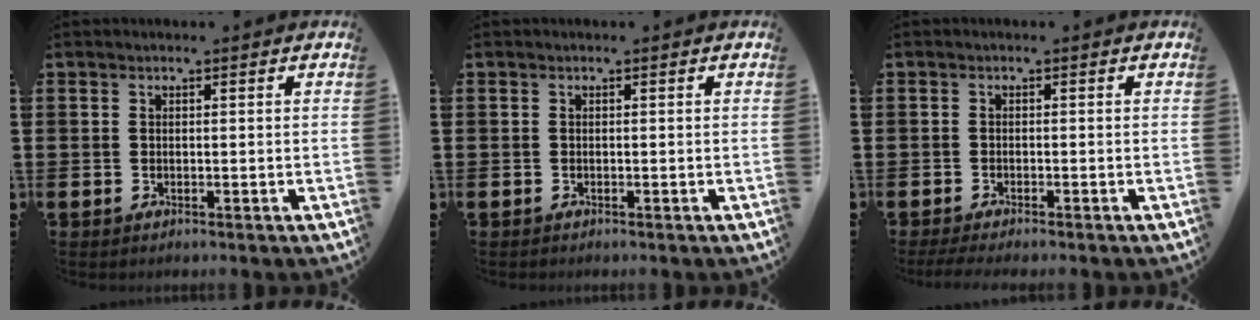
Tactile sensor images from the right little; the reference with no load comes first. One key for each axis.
{"total": 0.0}
{"total": 1.1, "fx": -0.8, "fy": 0.1, "fz": 0.8, "tx": -0.012, "ty": -0.001, "tz": -0.016}